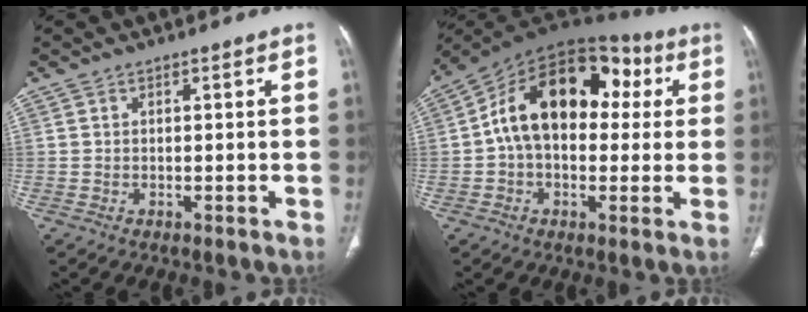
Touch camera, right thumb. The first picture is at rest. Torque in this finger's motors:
{"motor_torque": [1.63, 3.38, 1.69, -0.39, 0.21]}